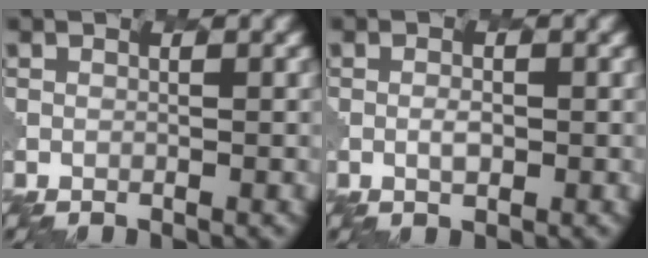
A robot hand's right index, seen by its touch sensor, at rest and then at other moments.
{"total": 1.0, "force": [0.1, 0.4, 0.9], "torque": [-0.020, -0.001, 0.001]}